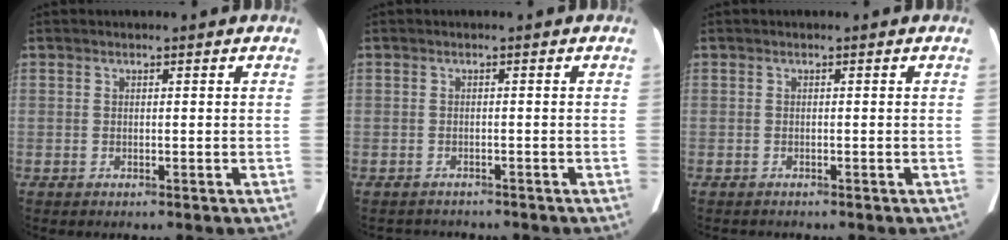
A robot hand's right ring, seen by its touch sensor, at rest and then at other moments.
{"total": 3.7, "force": [-3.5, 1.1, 0.5], "torque": [-0.007, -0.003, -0.044]}
{"total": 0.9, "force": [-0.8, 0.3, 0.2], "torque": [-0.006, -0.002, -0.010]}